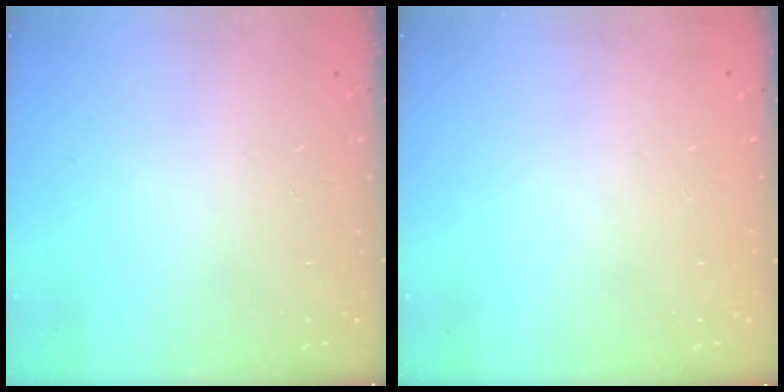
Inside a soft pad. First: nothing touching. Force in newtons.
{"total": 2.8, "press": 2.3, "slide": 1.7}